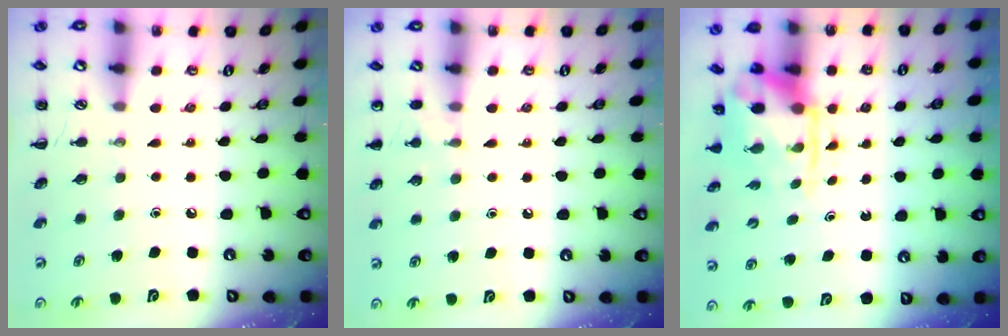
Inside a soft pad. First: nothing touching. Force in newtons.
{"total": 6.0, "press": 5.7, "slide": 1.9}
{"total": 3.6, "press": 3.5, "slide": 0.8}